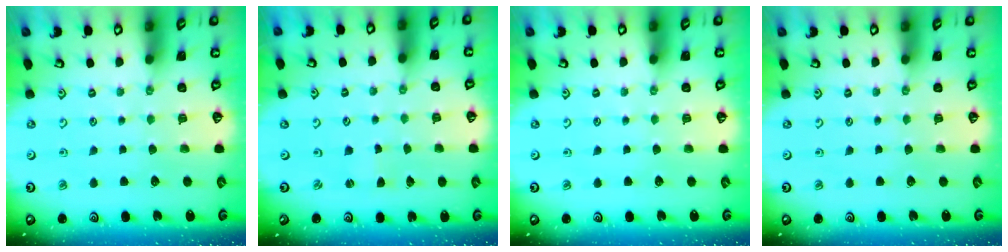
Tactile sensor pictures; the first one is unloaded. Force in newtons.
{"total": 0.0}
{"total": 0.0}
{"total": 0.0}